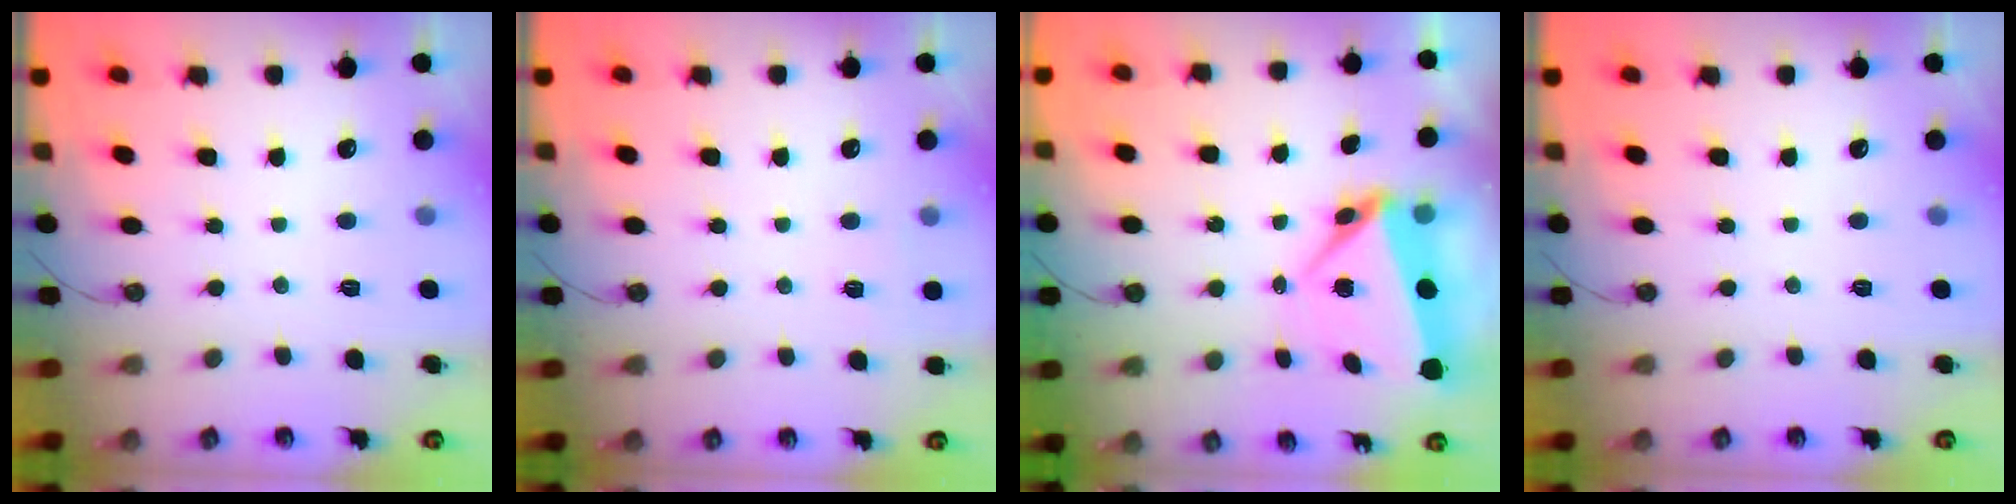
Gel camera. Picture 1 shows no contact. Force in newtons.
{"total": 2.2, "press": 2.1, "slide": 0.2}
{"total": 7.3, "press": 7.2, "slide": 0.7}
{"total": 0.0}